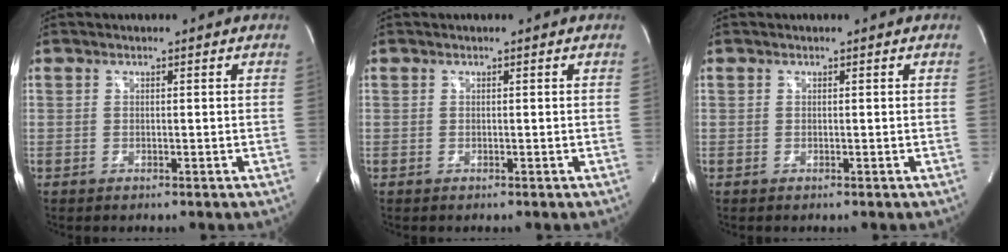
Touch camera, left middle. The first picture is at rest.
{"total": 0.0}
{"total": 0.0}